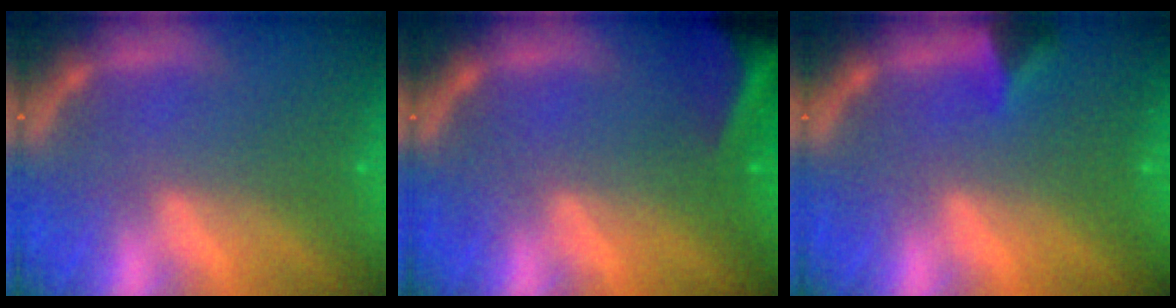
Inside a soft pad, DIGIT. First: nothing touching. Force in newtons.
{"total": 9.5}
{"total": 1.9}